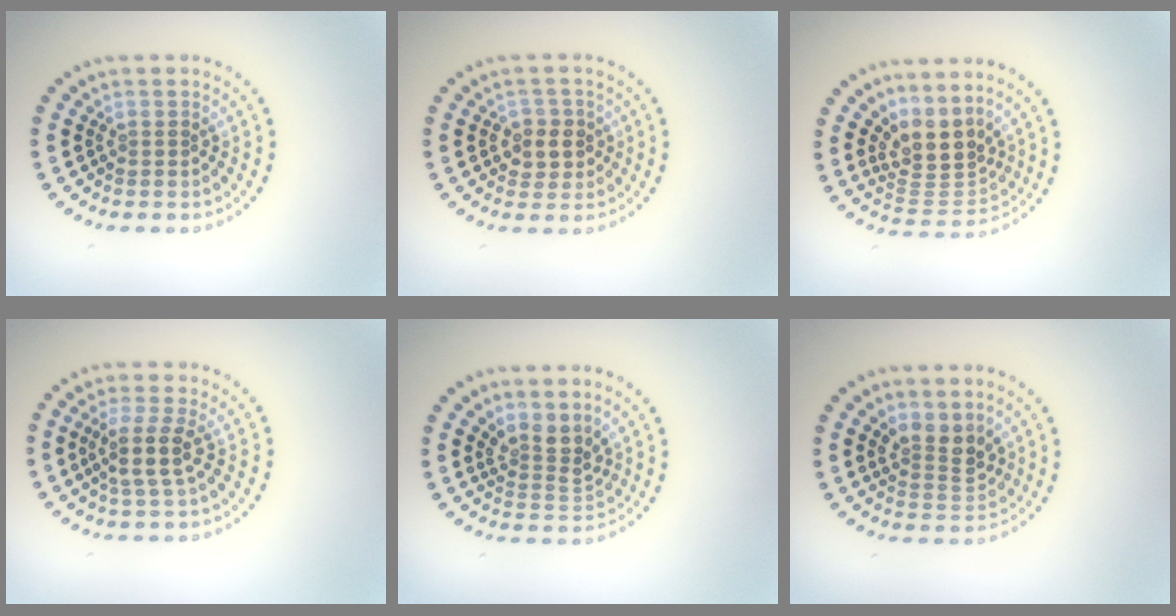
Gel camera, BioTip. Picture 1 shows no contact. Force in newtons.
{"total": 2.5, "press": 2.4, "slide": 0.7}
{"total": 4.0, "press": 2.7, "slide": 2.9}
{"total": 2.9, "press": 2.3, "slide": 1.6}
{"total": 2.8, "press": 2.0, "slide": 1.9}
{"total": 3.0, "press": 2.6, "slide": 1.5}